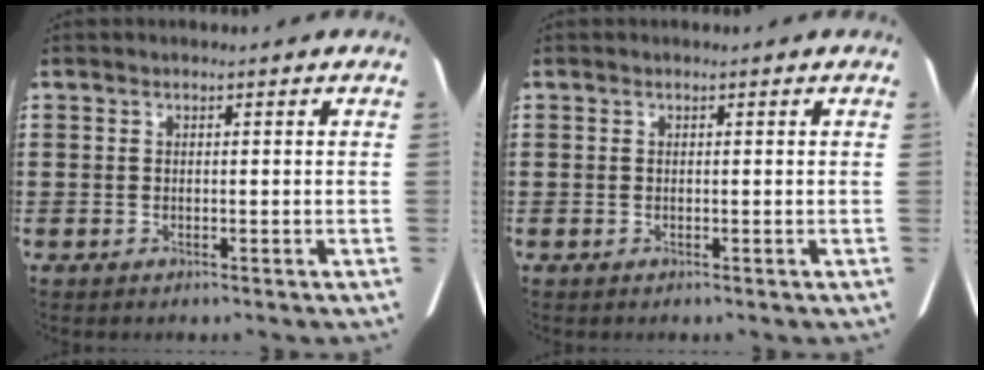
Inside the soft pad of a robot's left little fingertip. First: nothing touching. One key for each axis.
{"total": 0.0}